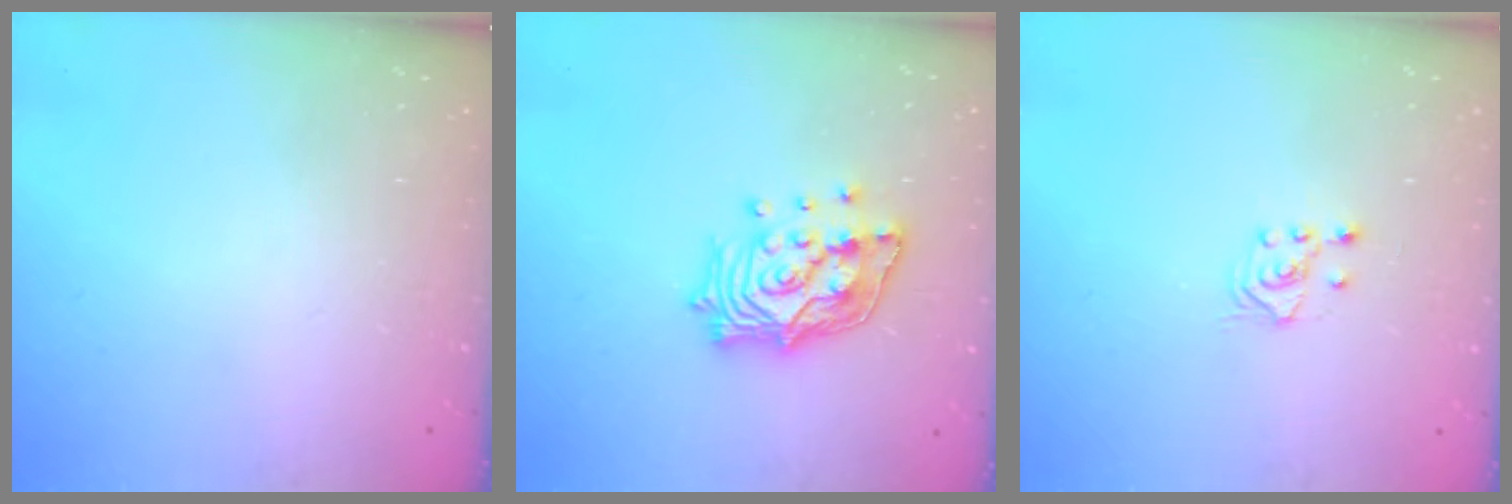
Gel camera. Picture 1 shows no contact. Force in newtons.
{"total": 14.8, "press": 14.7, "slide": 1.6}
{"total": 2.1, "press": 2.0, "slide": 0.8}